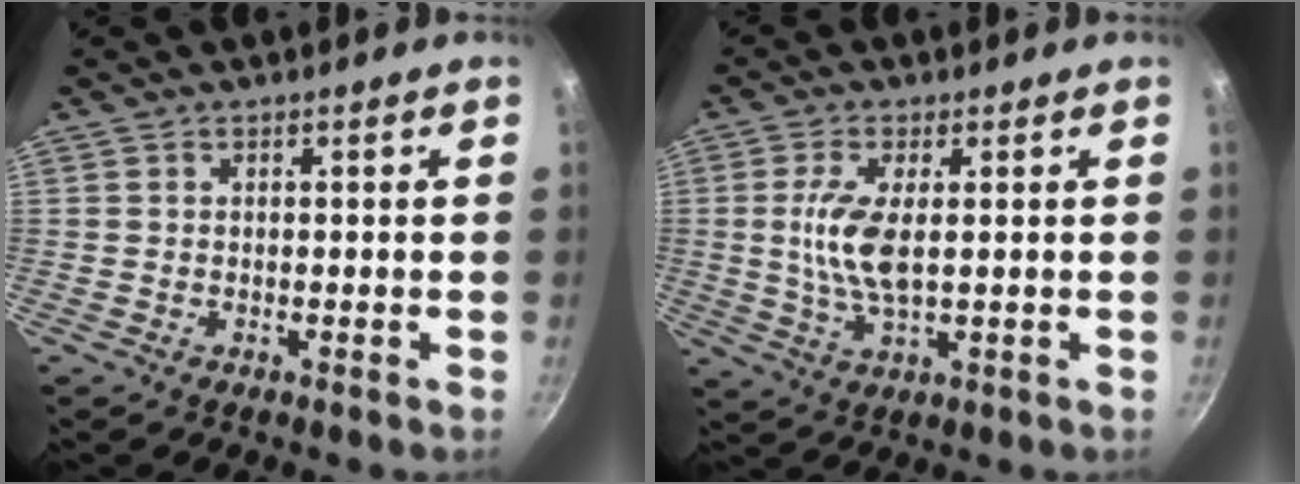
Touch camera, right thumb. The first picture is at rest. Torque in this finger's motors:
{"motor_torque": [0.49, 0.25, 0.90, -0.28, 0.07]}